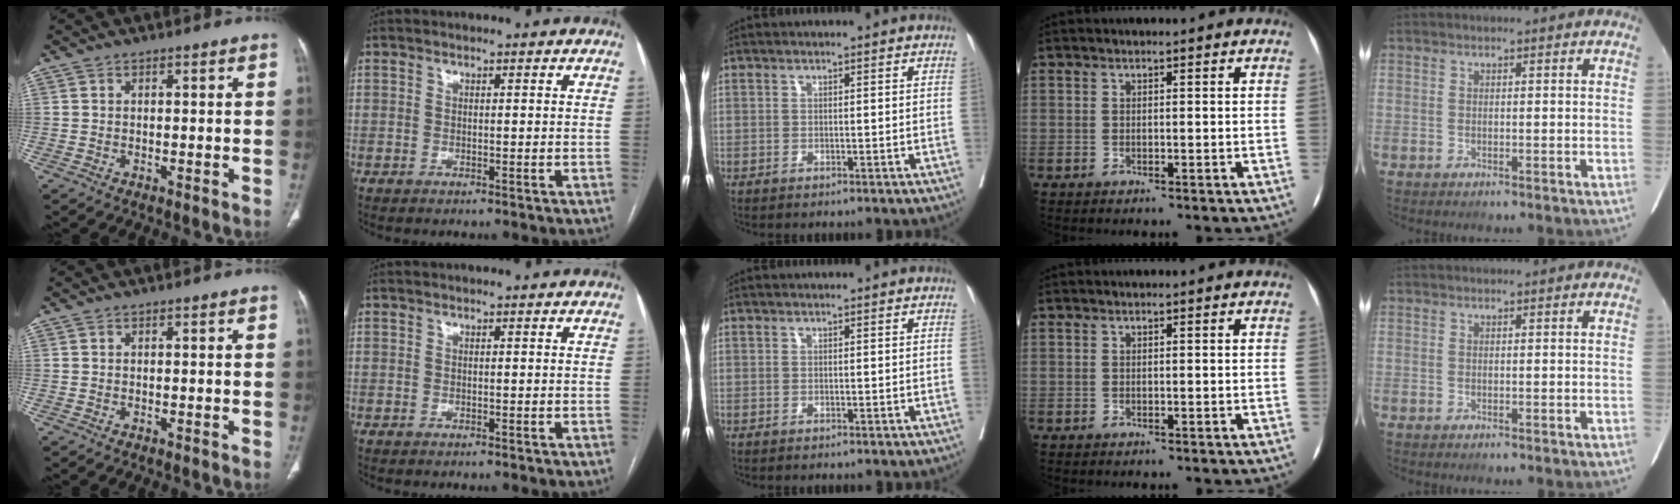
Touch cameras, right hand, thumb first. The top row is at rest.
{}